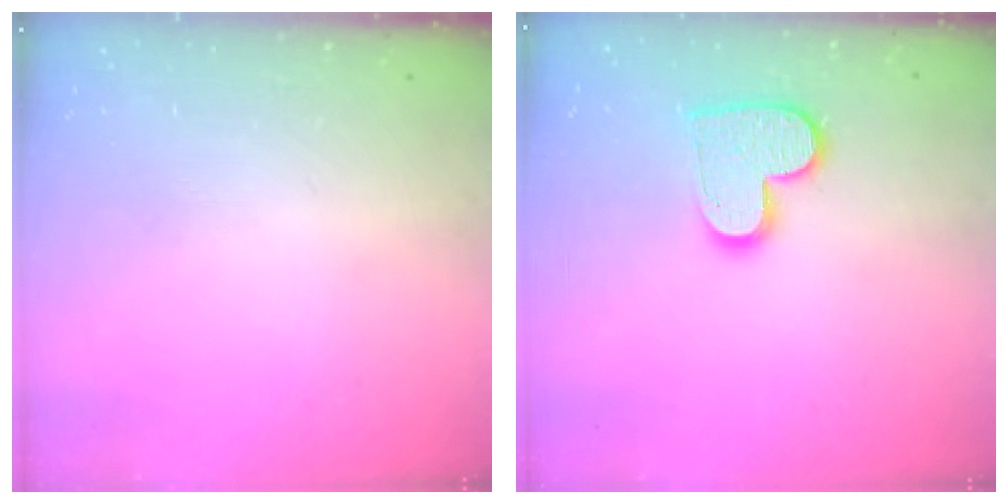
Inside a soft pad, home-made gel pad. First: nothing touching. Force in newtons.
{"total": 11.7, "press": 11.7, "slide": 0.6}